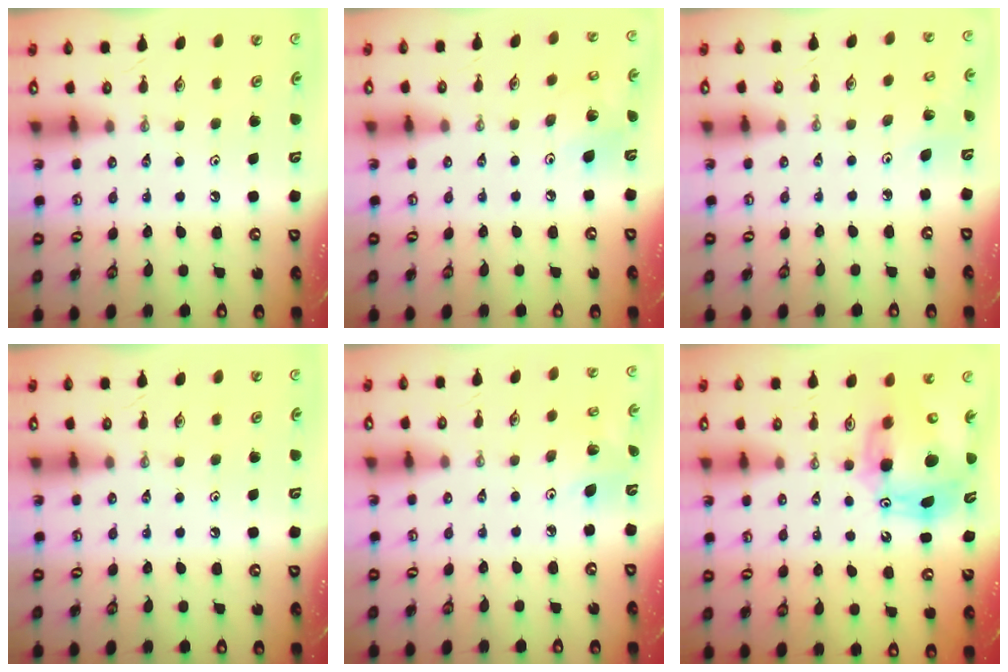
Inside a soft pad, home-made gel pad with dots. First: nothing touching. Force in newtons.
{"total": 8.1, "press": 8.0, "slide": 1.2}
{"total": 3.6, "press": 3.3, "slide": 1.4}
{"total": 0.0}
{"total": 4.1, "press": 4.1, "slide": 0.2}
{"total": 13.8, "press": 13.7, "slide": 1.6}